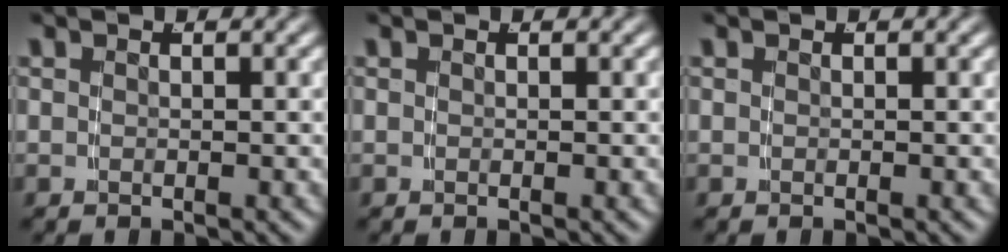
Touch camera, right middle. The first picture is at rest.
{"total": 0.0}
{"total": 0.0}